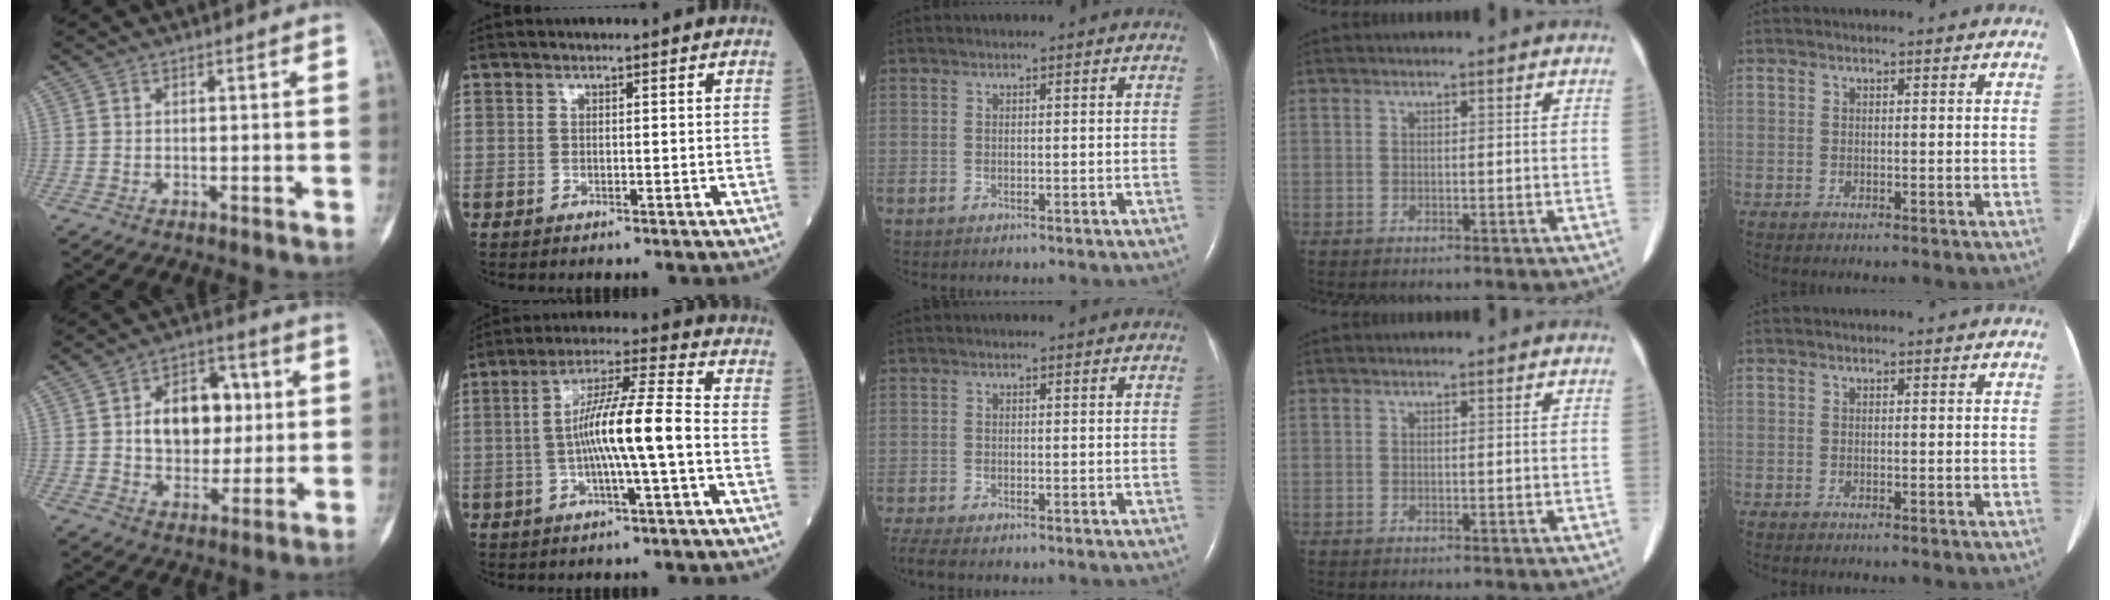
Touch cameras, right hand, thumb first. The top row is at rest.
{"thumb": {"total": 13.7, "force": [1.9, 9.7, 9.5], "torque": [-0.097, 0.012, 0.033]}, "index": {"total": 10.9, "force": [-1.6, 0.0, 10.8], "torque": [-0.192, 0.013, -0.038]}, "middle": {"total": 3.7, "force": [-3.0, 0.6, 2.0], "torque": [-0.049, -0.014, -0.055]}}